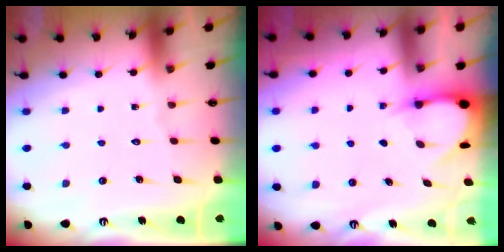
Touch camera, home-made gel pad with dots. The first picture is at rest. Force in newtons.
{"total": 3.5, "press": 3.5, "slide": 0.4}